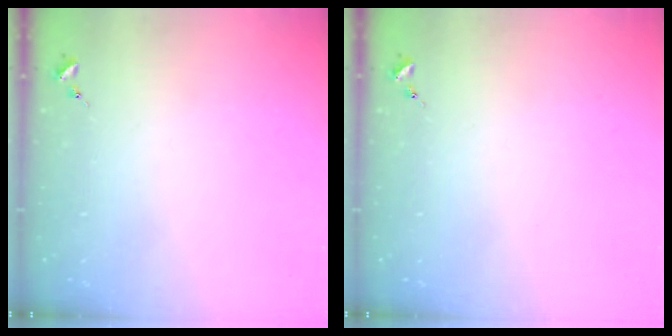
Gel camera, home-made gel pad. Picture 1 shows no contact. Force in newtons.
{"total": 0.0}